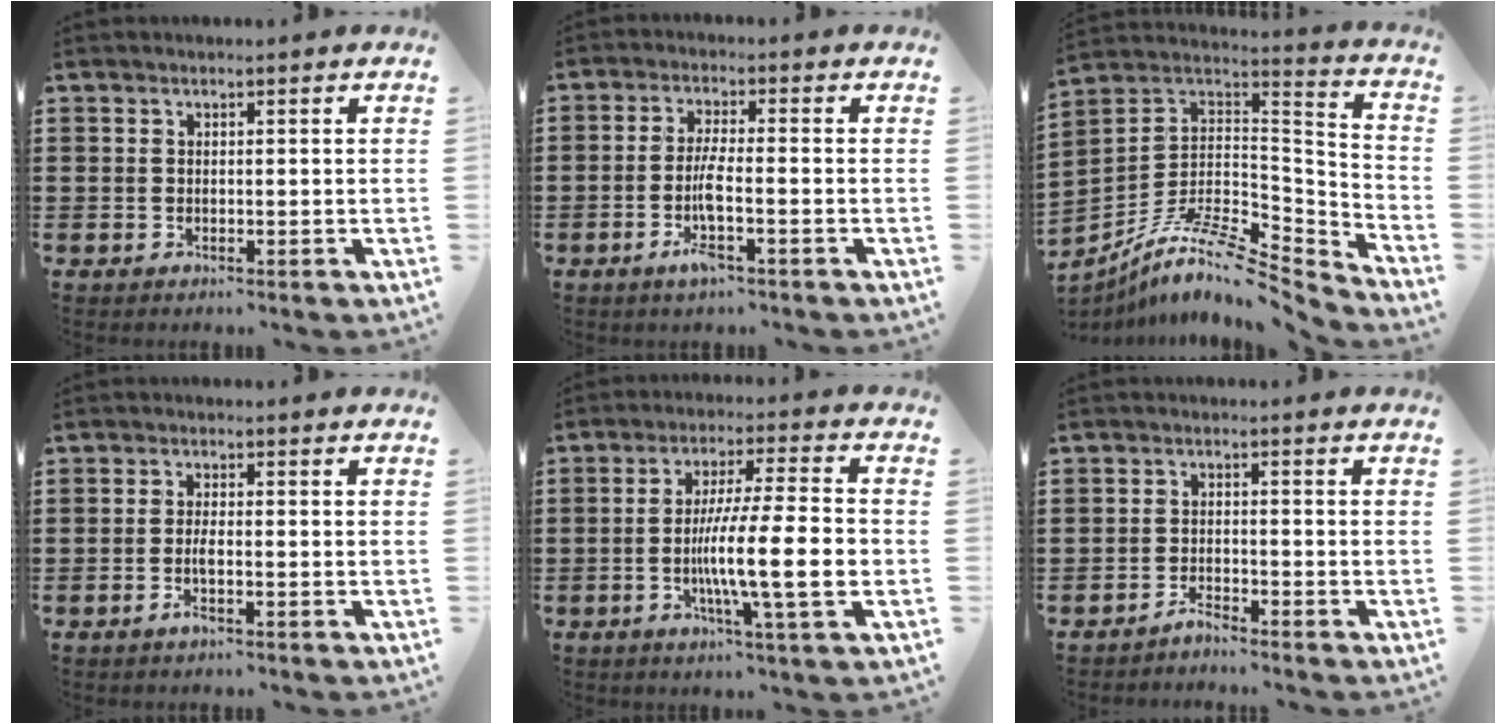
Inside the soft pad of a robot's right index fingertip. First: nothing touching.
{"total": 5.2, "force": [-1.9, 0.8, 4.8], "torque": [-0.102, -0.009, -0.041]}
{"total": 10.9, "force": [-8.0, 3.1, 6.7], "torque": [-0.129, 0.006, -0.156]}
{"total": 2.2, "force": [-1.0, 0.4, 2.0], "torque": [-0.044, -0.003, -0.020]}
{"total": 12.8, "force": [-2.6, 1.3, 12.5], "torque": [-0.222, -0.012, -0.050]}
{"total": 2.1, "force": [-2.1, 0.0, 0.0], "torque": [-0.006, 0.005, -0.043]}